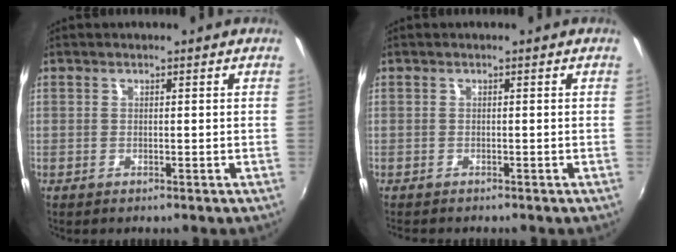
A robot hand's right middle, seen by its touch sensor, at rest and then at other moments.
{"total": 1.4, "force": [-1.3, 0.4, 0.4], "torque": [-0.011, -0.008, -0.021]}